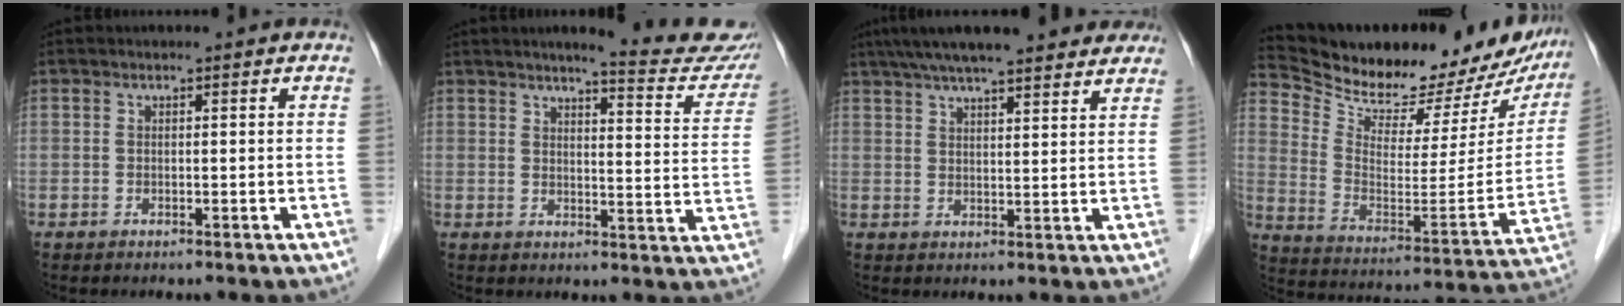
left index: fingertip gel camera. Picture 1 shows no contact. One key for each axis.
{"total": 13.5, "fx": 12.4, "fy": 0.7, "fz": 5.3, "tx": -0.052, "ty": -0.049, "tz": 0.128}
{"total": 17.9, "fx": 15.0, "fy": 3.0, "fz": 9.3, "tx": -0.146, "ty": 0.044, "tz": 0.203}
{"total": 25.5, "fx": 23.1, "fy": 6.4, "fz": 8.6, "tx": -0.139, "ty": -0.060, "tz": 0.319}